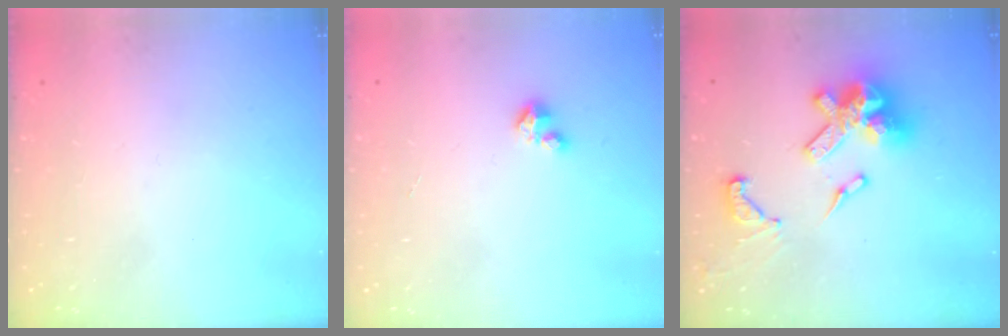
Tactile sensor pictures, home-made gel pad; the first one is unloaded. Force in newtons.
{"total": 1.5, "press": 1.5, "slide": 0.2}
{"total": 17.8, "press": 17.7, "slide": 1.7}